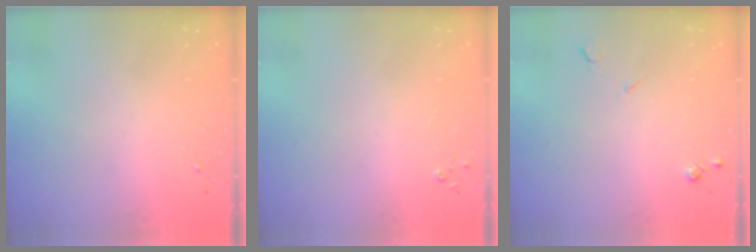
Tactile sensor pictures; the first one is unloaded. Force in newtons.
{"total": 2.8, "press": 2.8, "slide": 0.3}
{"total": 4.6, "press": 4.5, "slide": 0.7}